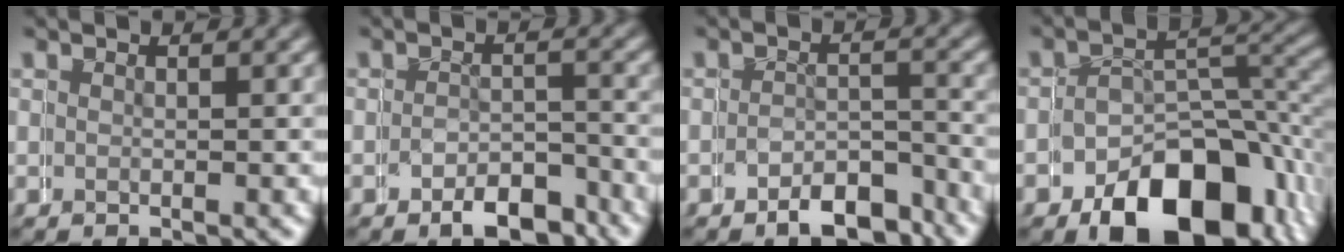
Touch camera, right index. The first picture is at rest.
{"total": 4.4, "force": [-3.8, 2.1, 0.9], "torque": [0.000, -0.006, -0.064]}
{"total": 5.0, "force": [-4.7, 1.8, 0.4], "torque": [0.010, -0.006, -0.075]}
{"total": 8.1, "force": [-4.9, 4.4, 4.7], "torque": [-0.050, -0.015, -0.074]}